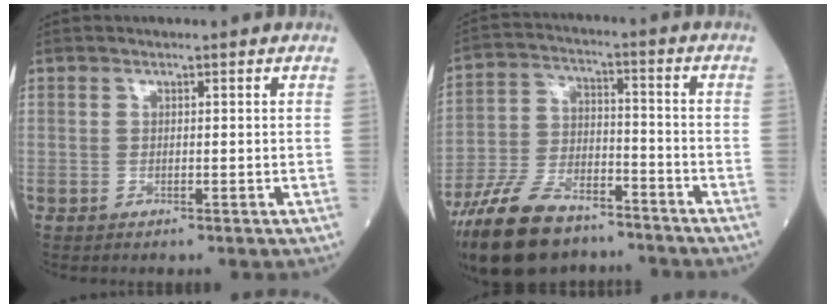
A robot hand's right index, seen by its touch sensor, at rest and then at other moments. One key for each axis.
{"total": 15.6, "fx": -11.9, "fy": 6.6, "fz": 7.6, "tx": -0.155, "ty": 0.004, "tz": -0.210}